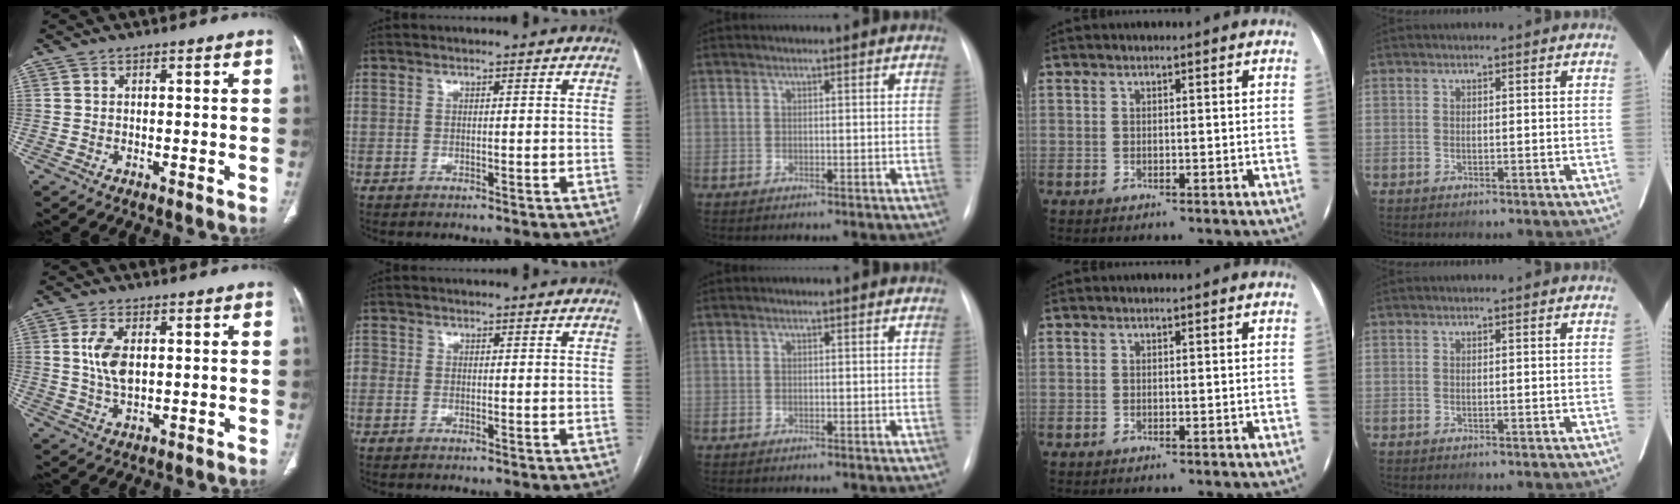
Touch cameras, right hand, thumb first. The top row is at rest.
{"thumb": {"total": 6.6, "force": [1.2, 3.5, 5.4], "torque": [-0.111, -0.005, 0.024]}, "index": {"total": 1.2, "force": [-0.3, 0.9, 0.8], "torque": [-0.019, 0.005, -0.007]}}